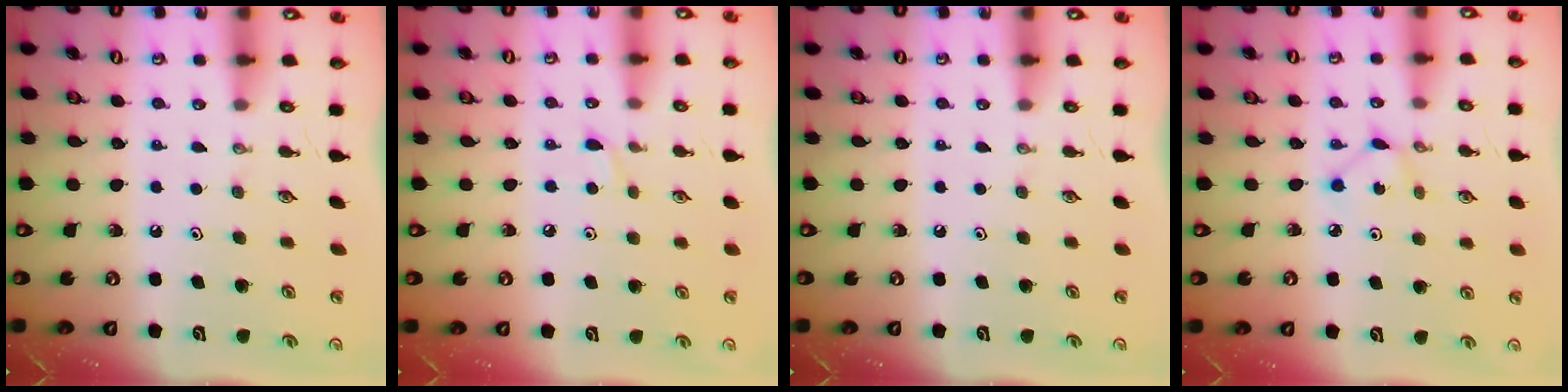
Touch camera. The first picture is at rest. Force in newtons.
{"total": 4.7, "press": 4.6, "slide": 0.6}
{"total": 0.0}
{"total": 1.7, "press": 1.7, "slide": 0.1}